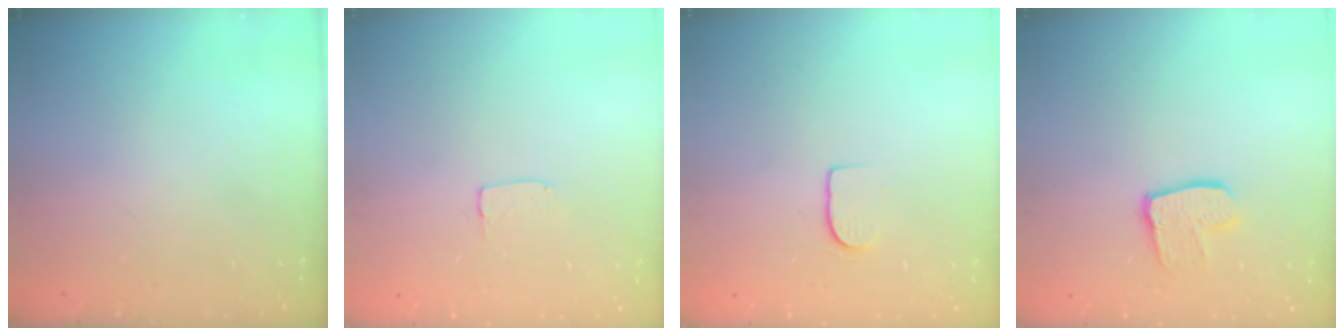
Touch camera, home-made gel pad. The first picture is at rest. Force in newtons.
{"total": 2.9, "press": 2.9, "slide": 0.2}
{"total": 6.6, "press": 6.6, "slide": 0.7}
{"total": 10.1, "press": 10.0, "slide": 0.8}